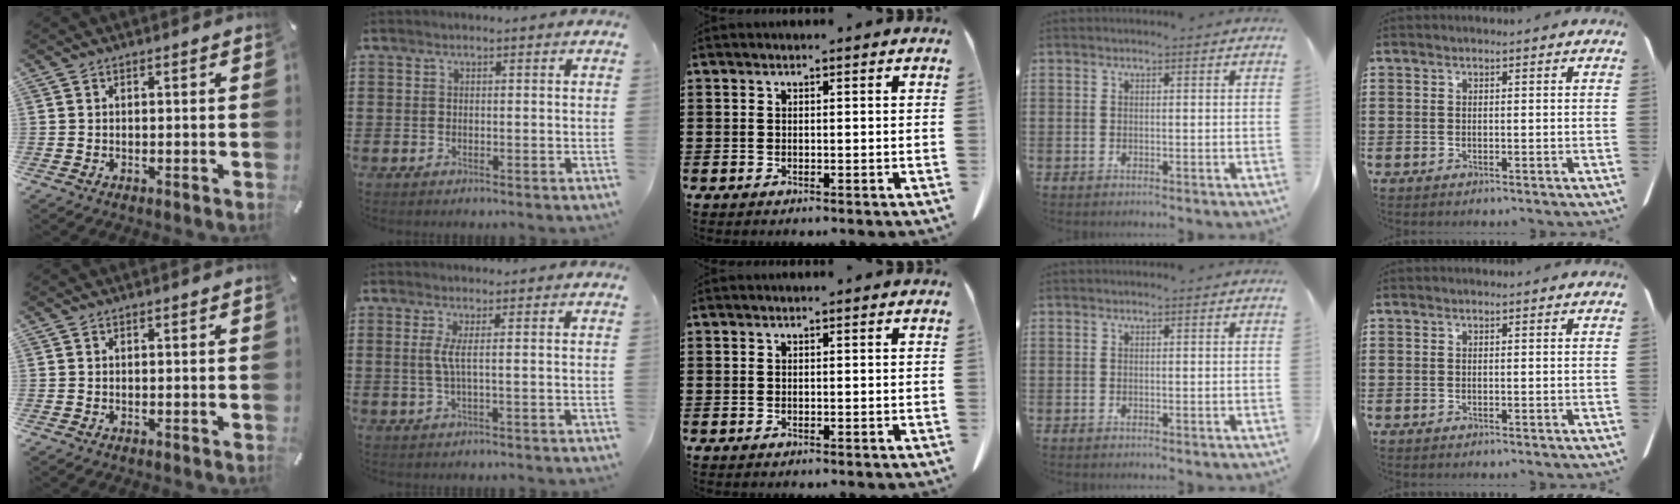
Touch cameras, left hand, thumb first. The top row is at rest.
{"index": {"total": 2.6, "force": [0.2, -0.4, 2.6], "torque": [-0.058, -0.010, 0.001]}}